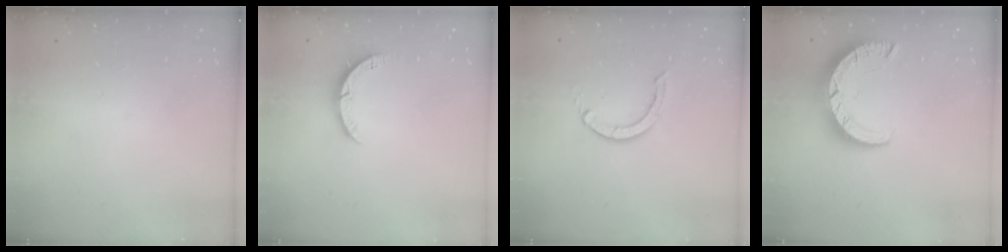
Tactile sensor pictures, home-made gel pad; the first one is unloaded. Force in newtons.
{"total": 4.0, "press": 4.0, "slide": 0.3}
{"total": 4.1, "press": 4.0, "slide": 0.5}
{"total": 8.9, "press": 8.8, "slide": 1.1}